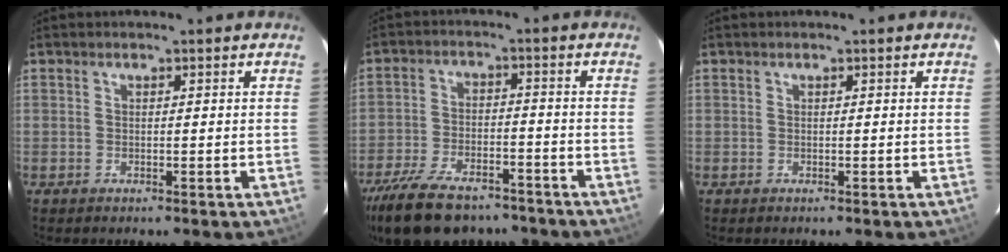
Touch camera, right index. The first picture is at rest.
{"total": 19.2, "force": [-14.8, 8.3, 9.0], "torque": [-0.206, -0.015, -0.233]}
{"total": 0.0}